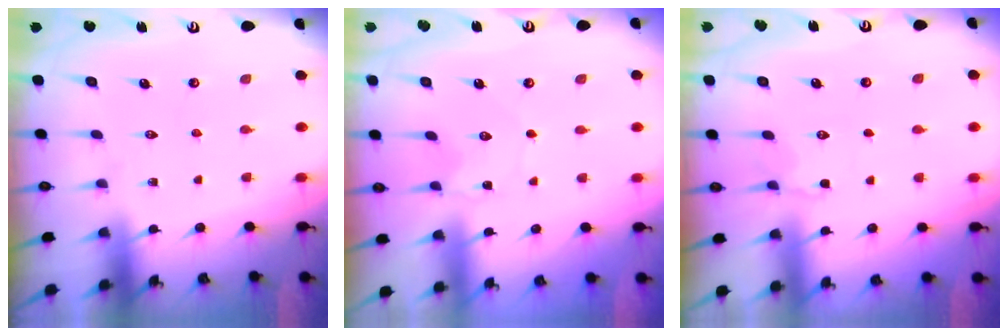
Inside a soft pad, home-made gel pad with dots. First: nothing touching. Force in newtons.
{"total": 0.9, "press": 0.9, "slide": 0.1}
{"total": 2.6, "press": 2.2, "slide": 1.4}